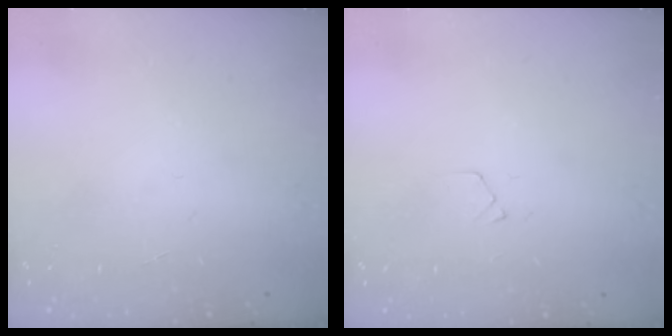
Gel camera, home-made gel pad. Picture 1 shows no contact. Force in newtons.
{"total": 4.3, "press": 4.3, "slide": 0.5}